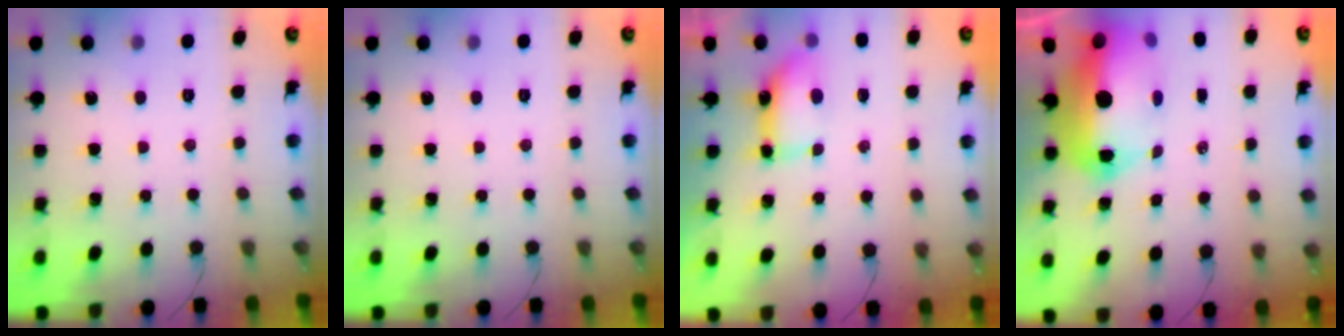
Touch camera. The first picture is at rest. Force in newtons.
{"total": 0.0}
{"total": 5.8, "press": 5.8, "slide": 0.7}
{"total": 16.0, "press": 15.7, "slide": 2.9}